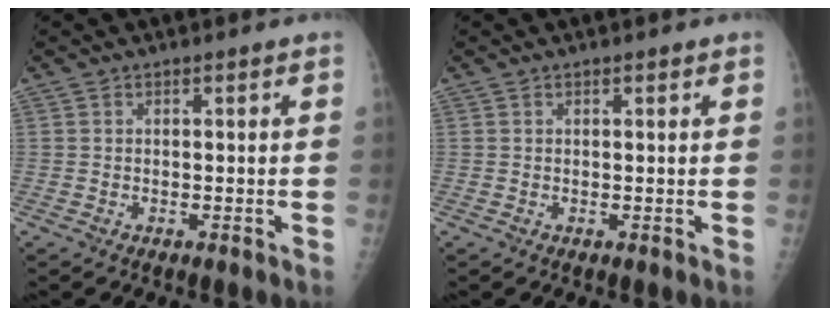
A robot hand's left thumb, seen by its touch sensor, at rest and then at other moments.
{"total": 0.6, "force": [0.4, 0.2, 0.4], "torque": [-0.007, -0.001, 0.005]}